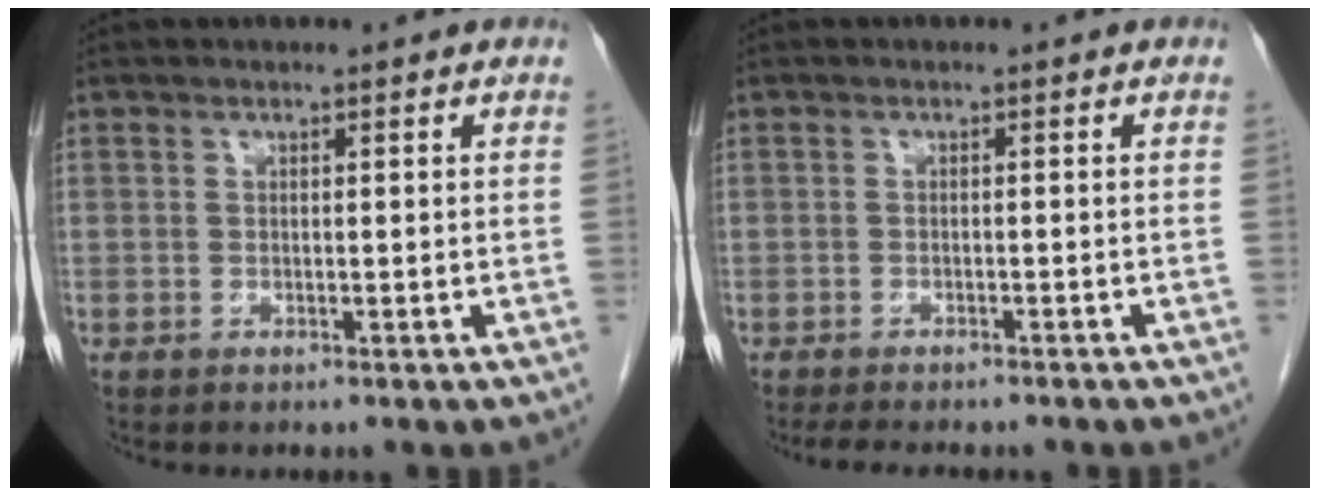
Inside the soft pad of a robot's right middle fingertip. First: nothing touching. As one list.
[{"total": 7.4, "force": [-6.3, 1.9, 3.3], "torque": [-0.043, -0.006, -0.083]}]